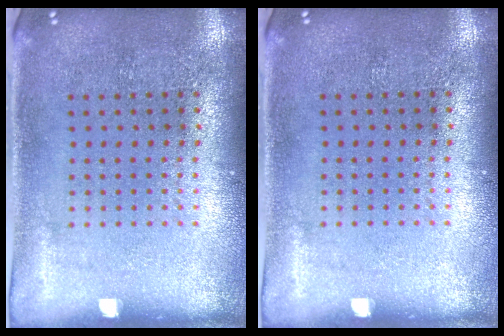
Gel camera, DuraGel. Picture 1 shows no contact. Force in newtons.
{"total": 0.0}